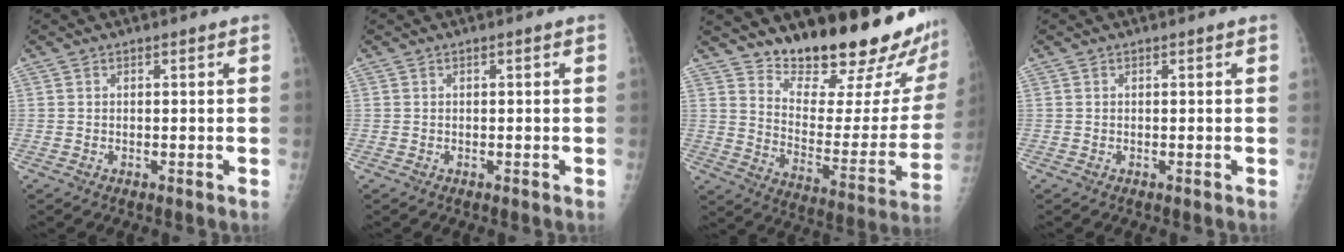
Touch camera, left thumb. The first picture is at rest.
{"total": 0.0}
{"total": 24.0, "force": [20.2, 5.2, 12.0], "torque": [-0.142, -0.157, 0.284]}
{"total": 0.0}